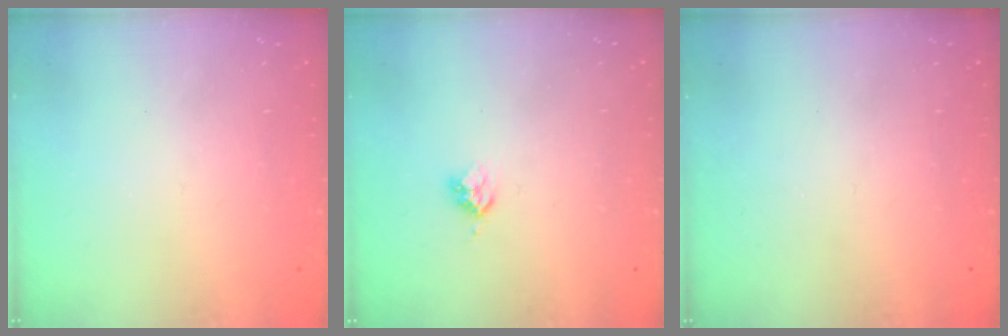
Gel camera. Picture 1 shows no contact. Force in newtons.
{"total": 3.0, "press": 2.9, "slide": 0.4}
{"total": 0.0}